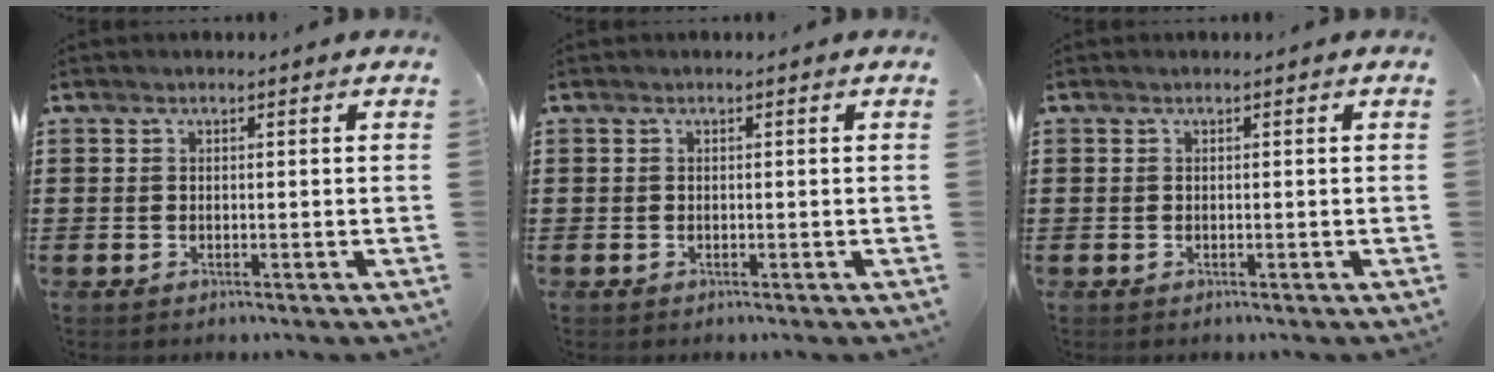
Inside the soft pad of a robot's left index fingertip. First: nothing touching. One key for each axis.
{"total": 0.0}
{"total": 0.0}